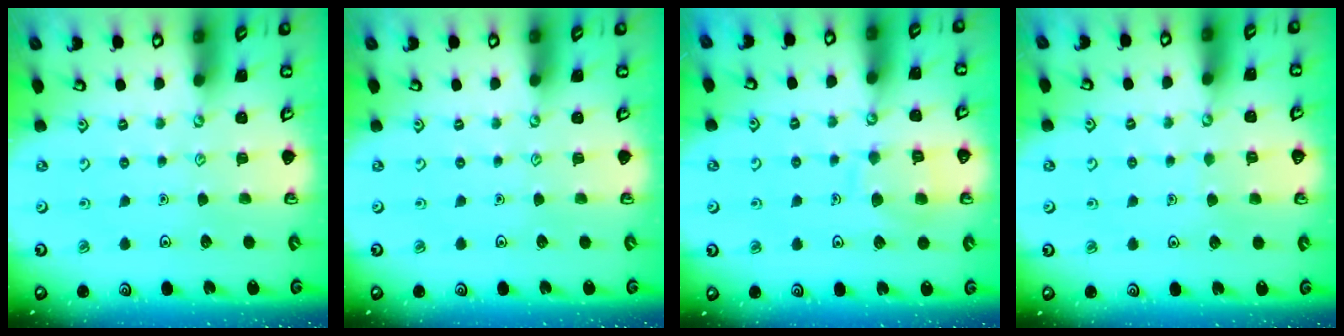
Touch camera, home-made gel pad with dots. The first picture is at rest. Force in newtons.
{"total": 0.0}
{"total": 9.0, "press": 9.0, "slide": 0.8}
{"total": 3.2, "press": 3.2, "slide": 0.3}